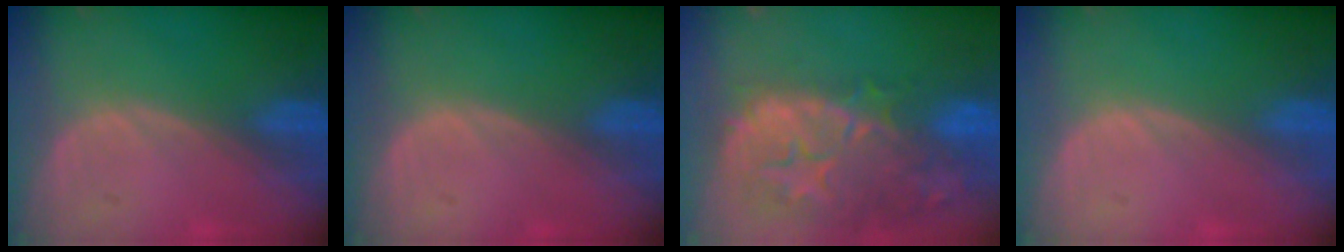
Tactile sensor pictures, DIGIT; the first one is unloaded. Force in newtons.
{"total": 0.0}
{"total": 14.9, "press": 11.8, "slide": 9.0}
{"total": 0.0}